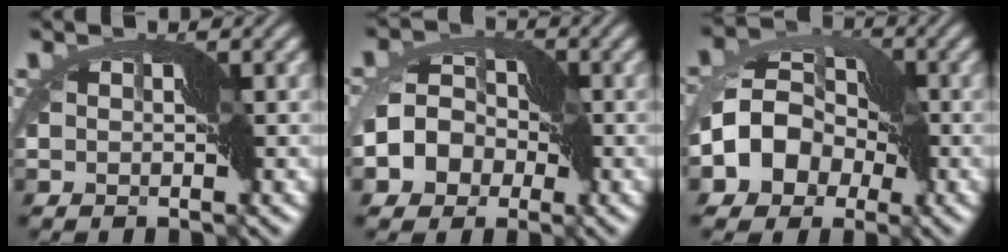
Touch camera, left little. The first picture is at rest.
{"total": 5.4, "force": [-1.0, 4.3, 3.2], "torque": [-0.052, -0.005, -0.040]}
{"total": 7.1, "force": [-1.6, 5.3, 4.5], "torque": [-0.079, -0.001, -0.053]}